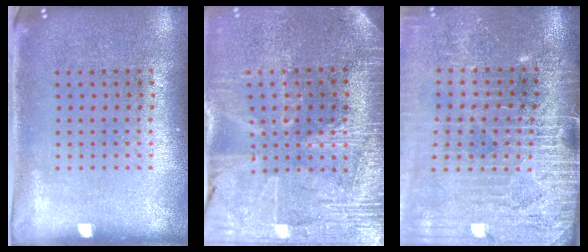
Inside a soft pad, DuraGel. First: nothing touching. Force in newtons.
{"total": 3.5, "press": 3.3, "slide": 1.2}
{"total": 4.2, "press": 3.6, "slide": 2.0}